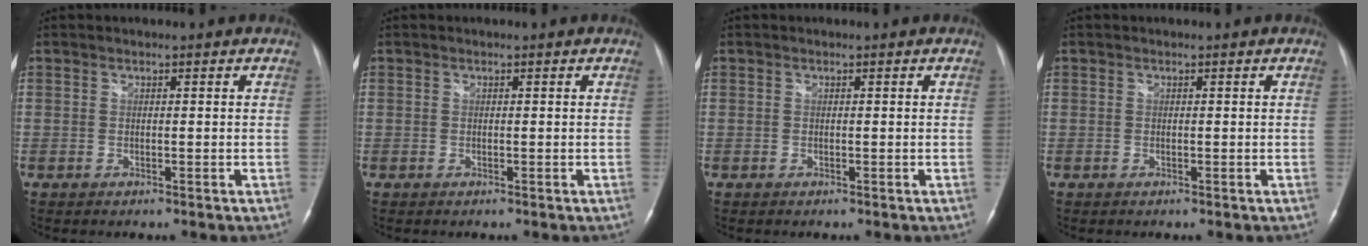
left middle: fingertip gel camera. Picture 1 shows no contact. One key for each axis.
{"total": 0.0}
{"total": 0.0}
{"total": 0.0}